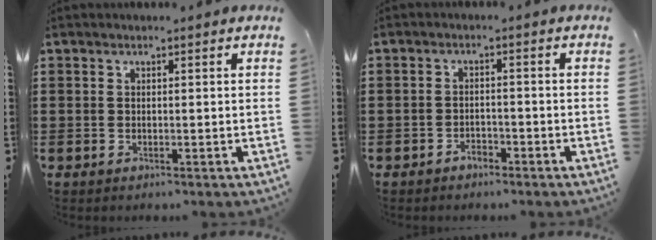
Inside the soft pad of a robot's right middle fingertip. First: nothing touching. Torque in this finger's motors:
{"motor_torque": [2.14, 0.00, 0.15, 0.04]}